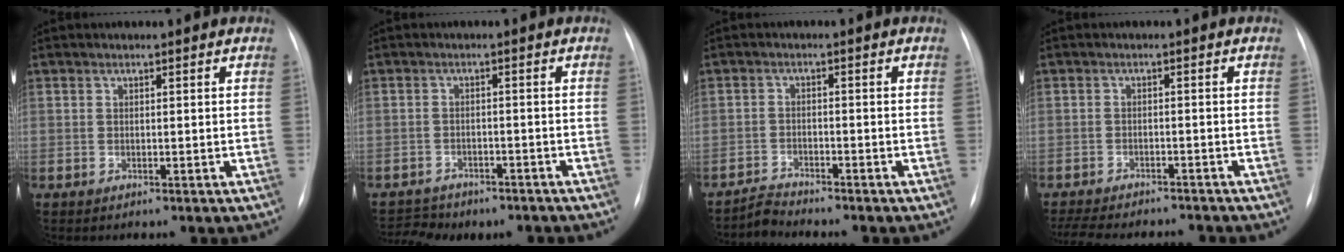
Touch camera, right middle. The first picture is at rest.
{"total": 7.1, "force": [-6.1, 3.3, 1.4], "torque": [-0.027, 0.009, -0.079]}
{"total": 2.4, "force": [-2.3, -0.3, -0.8], "torque": [0.017, -0.017, -0.043]}
{"total": 13.0, "force": [-11.8, 2.9, 4.6], "torque": [-0.096, -0.004, -0.160]}